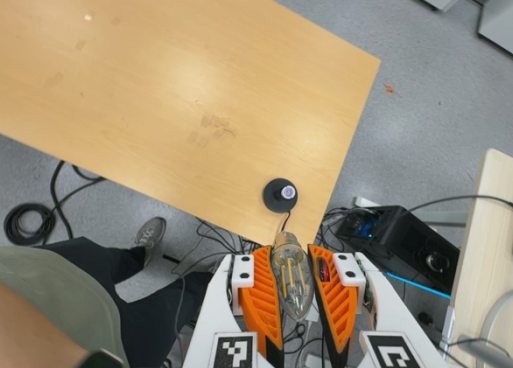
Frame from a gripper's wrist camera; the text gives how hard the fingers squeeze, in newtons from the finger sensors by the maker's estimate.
{"total": 21.7, "left": 23.3, "right": 20.2}